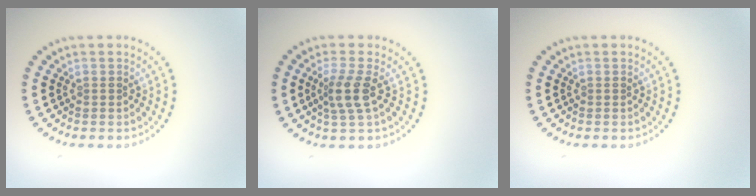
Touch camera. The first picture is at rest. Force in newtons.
{"total": 2.6, "press": 2.0, "slide": 1.6}
{"total": 0.0}